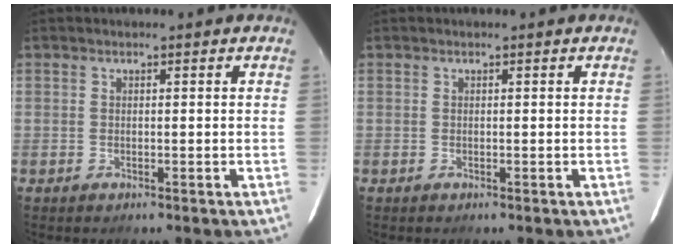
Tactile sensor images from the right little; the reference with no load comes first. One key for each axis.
{"total": 0.0}